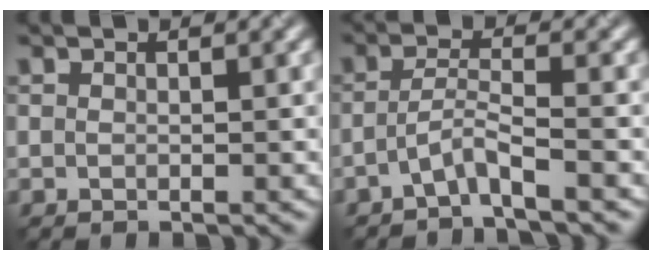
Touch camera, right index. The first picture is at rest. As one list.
[{"total": 2.7, "force": [-2.2, -0.1, 1.6], "torque": [-0.031, 0.011, -0.044]}]